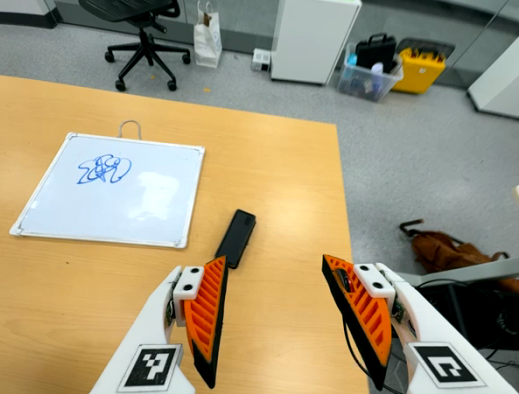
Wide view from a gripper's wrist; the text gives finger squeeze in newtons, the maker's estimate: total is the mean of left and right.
{"total": 0.0}